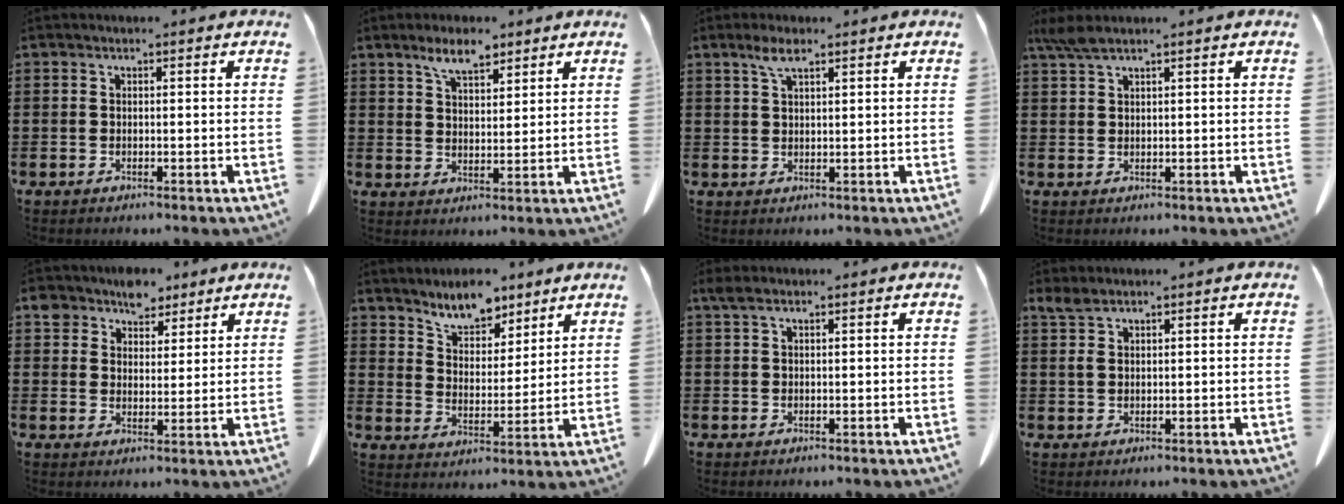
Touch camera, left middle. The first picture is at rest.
{"total": 5.5, "force": [4.2, 2.0, 3.0], "torque": [-0.063, -0.005, 0.074]}
{"total": 3.2, "force": [2.0, 0.9, 2.3], "torque": [-0.050, 0.003, 0.036]}
{"total": 2.4, "force": [1.9, 0.3, 1.5], "torque": [-0.036, -0.001, 0.036]}
{"total": 6.5, "force": [5.2, 3.7, 1.3], "torque": [-0.035, -0.009, 0.097]}
{"total": 6.5, "force": [5.9, 2.2, 1.6], "torque": [-0.047, -0.024, 0.108]}
{"total": 1.5, "force": [0.8, 0.4, 1.1], "torque": [-0.026, 0.000, 0.016]}
{"total": 2.5, "force": [1.6, 0.9, 1.6], "torque": [-0.046, 0.000, 0.027]}